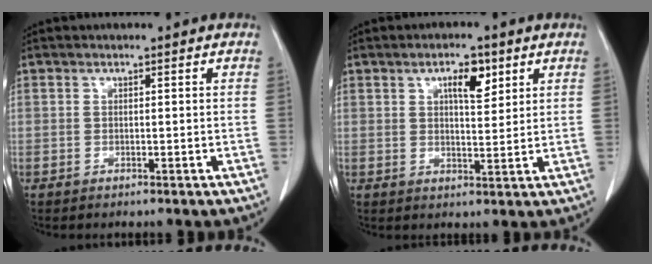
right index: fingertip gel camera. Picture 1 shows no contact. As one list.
[{"total": 4.9, "force": [2.4, 1.7, 3.9], "torque": [-0.065, 0.001, 0.040]}]